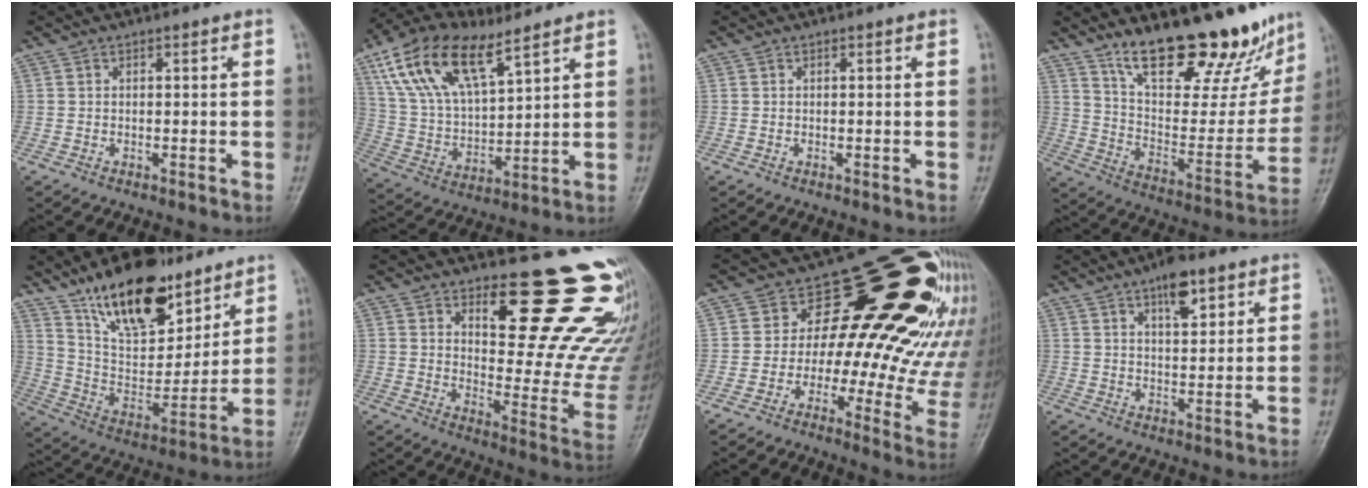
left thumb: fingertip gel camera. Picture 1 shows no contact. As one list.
[{"total": 18.0, "force": [10.3, 8.3, 12.2], "torque": [-0.218, -0.019, 0.200]}, {"total": 0.0}, {"total": 23.6, "force": [18.0, 8.4, 12.9], "torque": [-0.143, -0.104, 0.281]}, {"total": 22.3, "force": [14.8, 10.1, 13.3], "torque": [-0.168, -0.068, 0.263]}, {"total": 21.0, "force": [14.8, 6.8, 13.3], "torque": [-0.127, -0.126, 0.197]}, {"total": 23.5, "force": [9.5, 12.9, 17.2], "torque": [-0.184, -0.011, 0.103]}, {"total": 7.2, "force": [4.2, 3.0, 5.0], "torque": [-0.058, -0.021, 0.062]}]